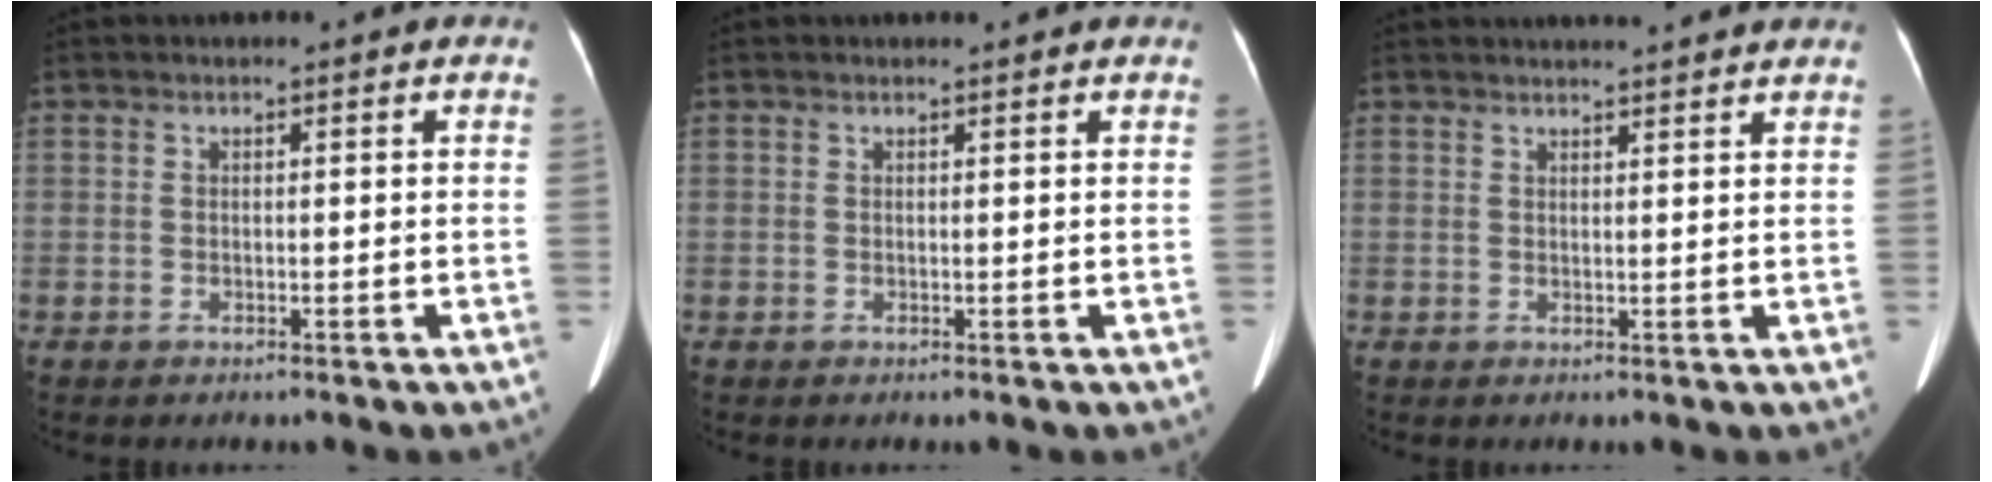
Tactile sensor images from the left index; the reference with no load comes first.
{"total": 1.5, "force": [1.5, 0.1, 0.4], "torque": [-0.009, 0.009, 0.017]}
{"total": 8.6, "force": [8.1, 0.4, 3.1], "torque": [-0.039, 0.026, 0.090]}